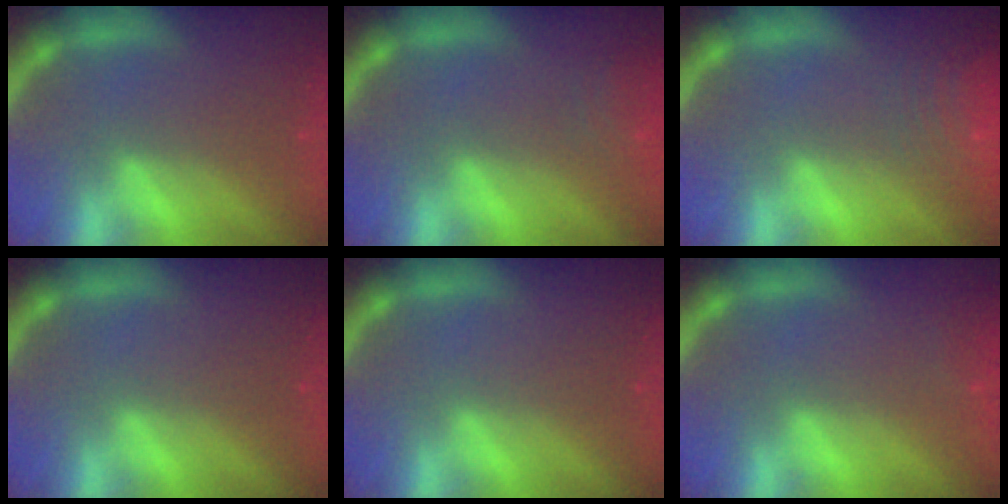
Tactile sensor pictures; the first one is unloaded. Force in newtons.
{"total": 3.0}
{"total": 10.0}
{"total": 0.0}
{"total": 0.0}
{"total": 0.9}